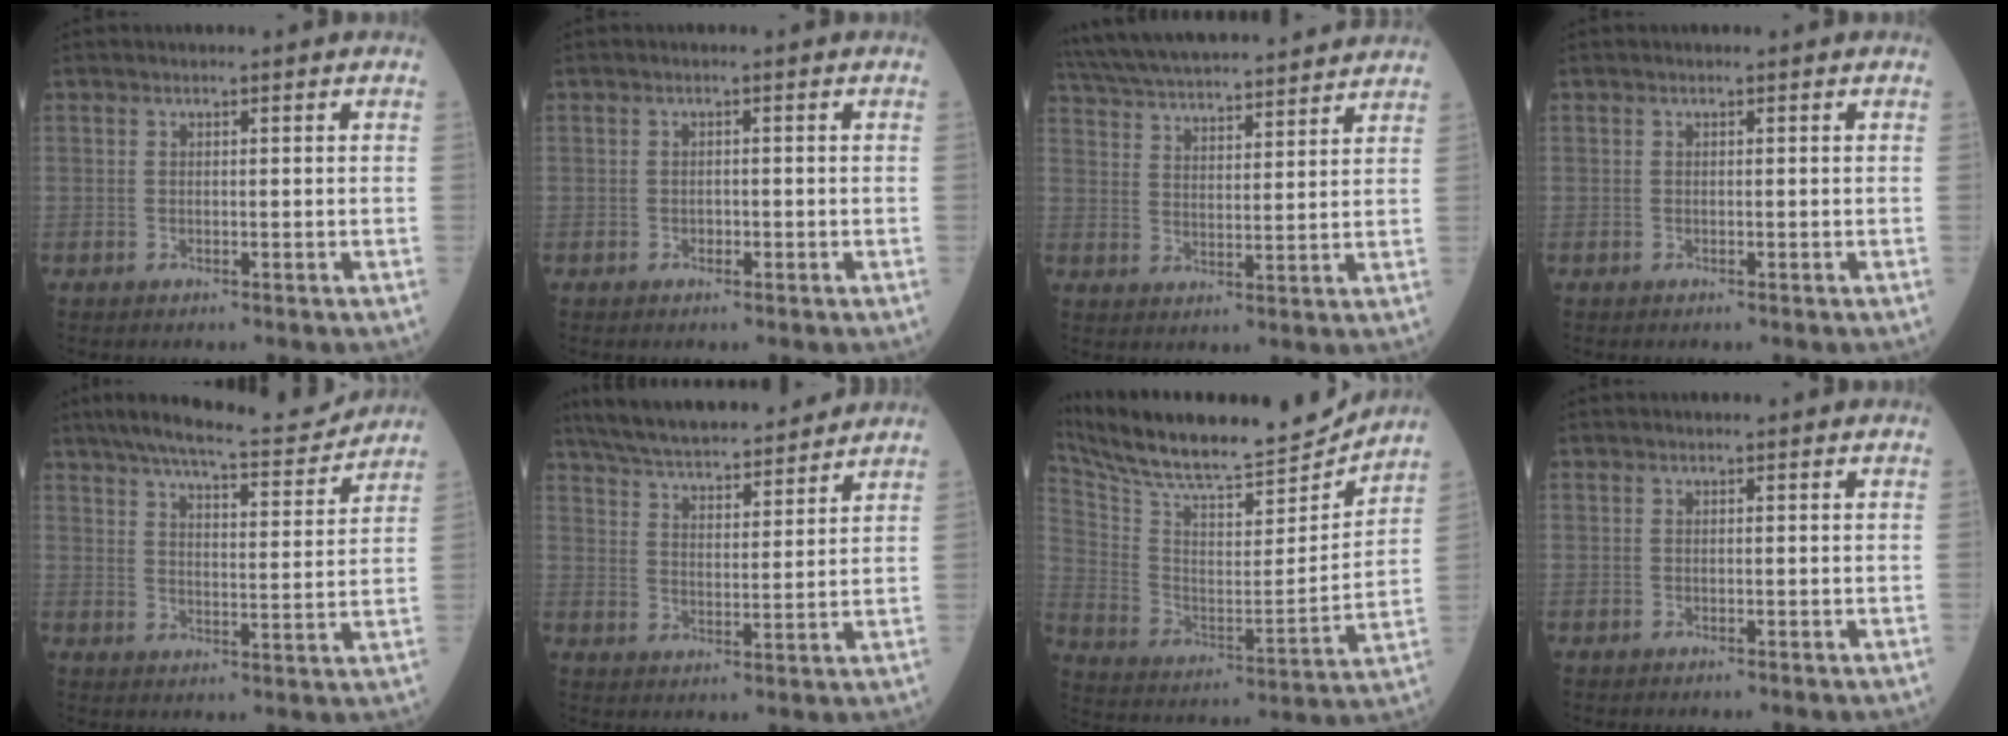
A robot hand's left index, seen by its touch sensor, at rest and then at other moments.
{"total": 0.8, "force": [-0.4, 0.5, 0.4], "torque": [-0.007, 0.002, -0.007]}
{"total": 22.8, "force": [20.8, 2.8, 8.8], "torque": [-0.165, 0.038, 0.311]}
{"total": 0.0}
{"total": 14.2, "force": [12.9, 1.6, 5.7], "torque": [-0.092, -0.002, 0.183]}
{"total": 17.2, "force": [15.5, 2.7, 7.0], "torque": [-0.121, 0.028, 0.243]}
{"total": 23.1, "force": [21.4, 2.7, 8.3], "torque": [-0.161, -0.023, 0.334]}
{"total": 0.0}